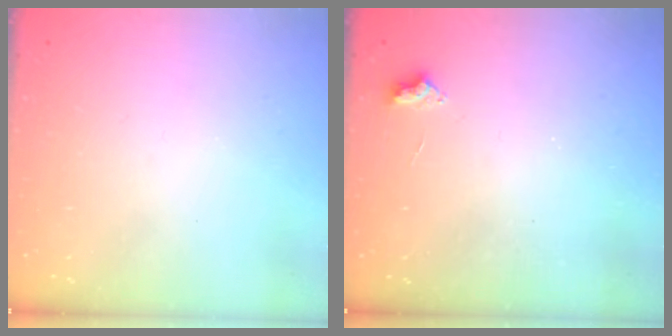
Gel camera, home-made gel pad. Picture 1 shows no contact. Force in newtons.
{"total": 2.5, "press": 2.5, "slide": 0.4}